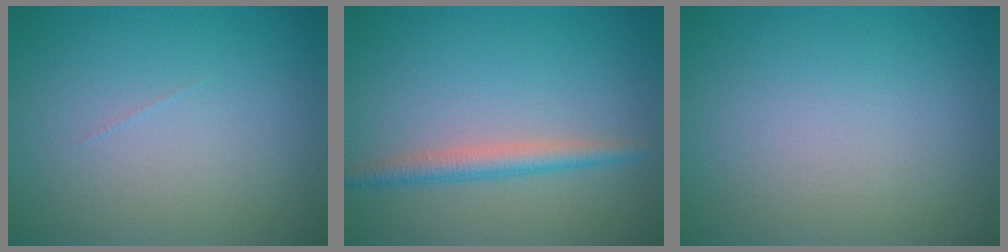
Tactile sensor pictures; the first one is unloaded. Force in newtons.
{"total": 2.4, "press": 2.4, "slide": 0.0}
{"total": 0.0}